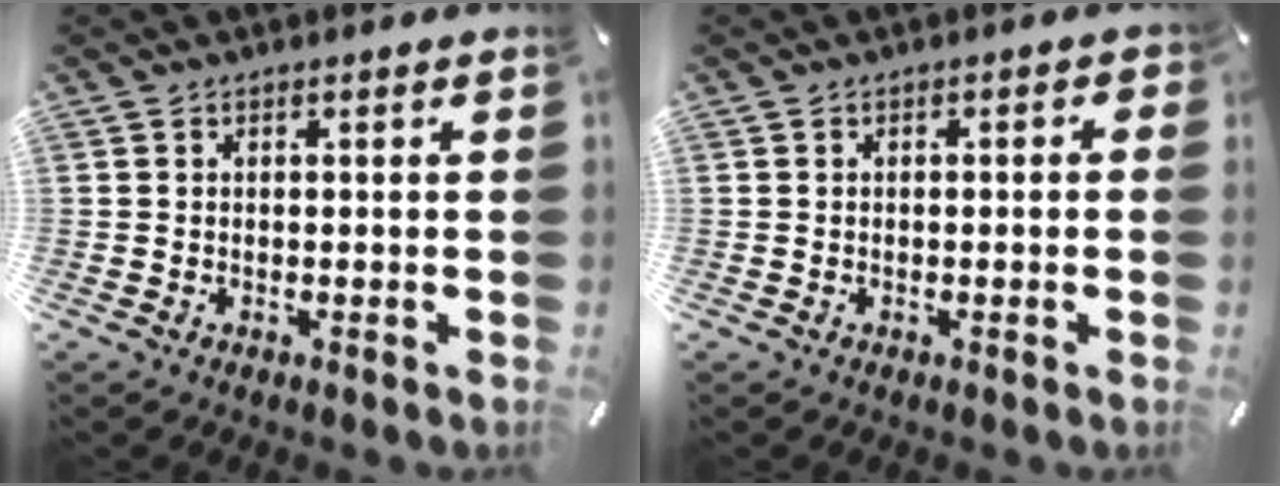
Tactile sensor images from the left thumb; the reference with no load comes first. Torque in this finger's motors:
{"motor_torque": [0.06, 0.00, 0.10, -0.06, 0.02]}